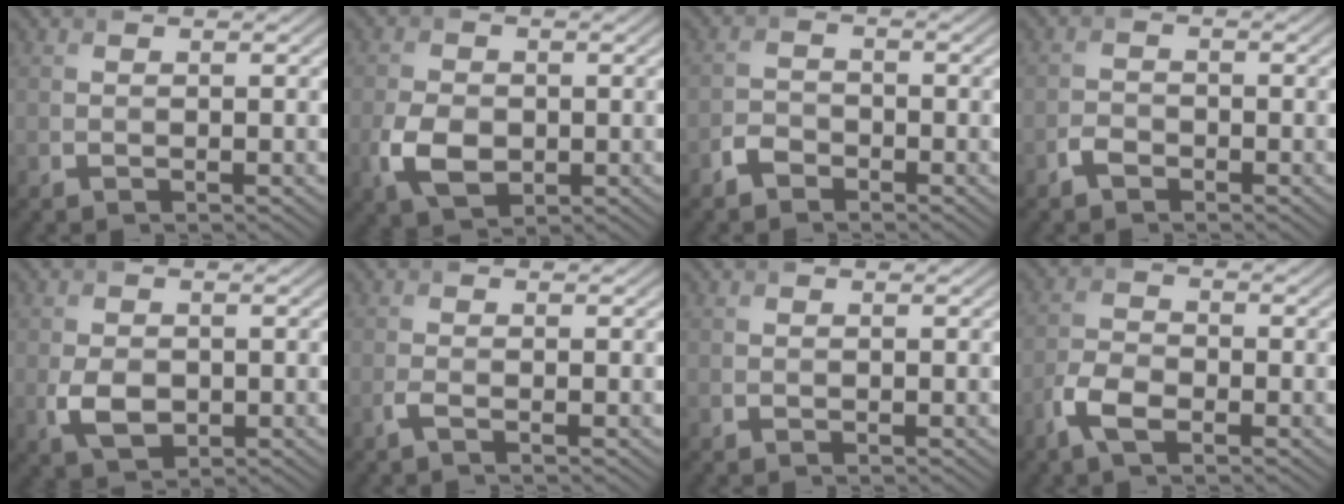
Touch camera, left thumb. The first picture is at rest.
{"total": 5.2, "force": [-1.3, 3.6, 3.6], "torque": [-0.083, -0.010, -0.027]}
{"total": 2.3, "force": [-1.8, 1.4, 0.7], "torque": [-0.012, 0.003, -0.044]}
{"total": 1.8, "force": [-1.3, 1.0, 0.8], "torque": [-0.014, 0.003, -0.029]}
{"total": 3.8, "force": [-0.7, 2.7, 2.7], "torque": [-0.063, -0.011, -0.011]}
{"total": 1.2, "force": [-0.7, 0.1, 1.0], "torque": [-0.023, 0.002, -0.020]}
{"total": 0.0}
{"total": 4.5, "force": [-2.6, 2.2, 3.0], "torque": [-0.068, -0.002, -0.062]}